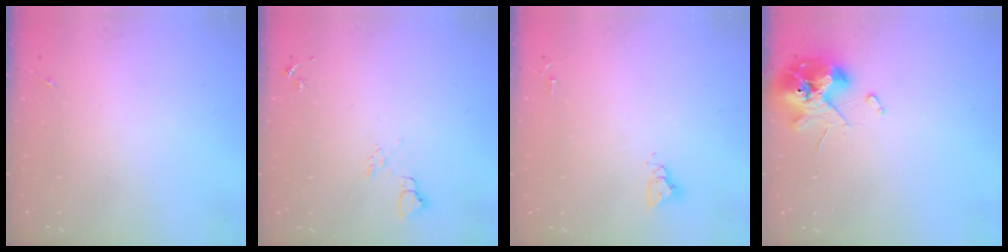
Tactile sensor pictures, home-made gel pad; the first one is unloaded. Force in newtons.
{"total": 6.6, "press": 6.5, "slide": 0.8}
{"total": 4.8, "press": 4.7, "slide": 0.4}
{"total": 13.0, "press": 12.8, "slide": 1.8}